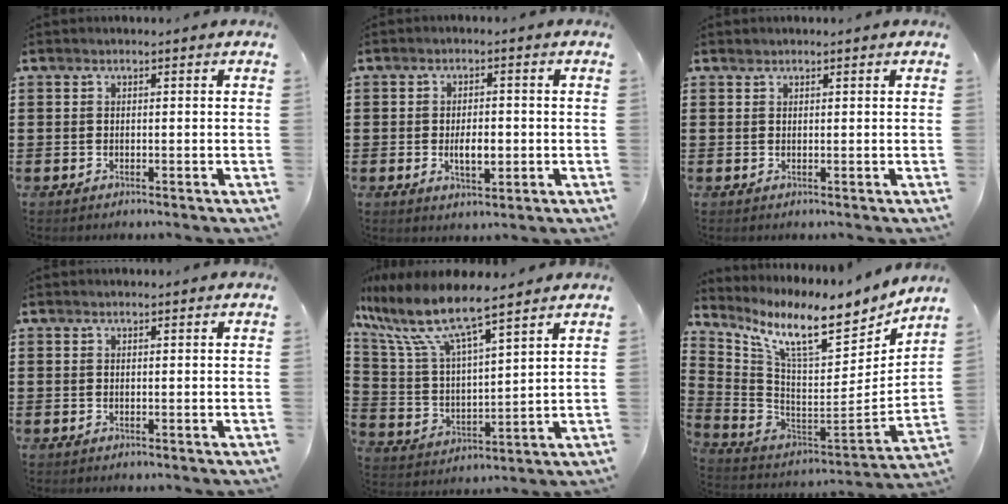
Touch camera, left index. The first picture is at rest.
{"total": 4.2, "force": [-0.6, 1.8, 3.7], "torque": [-0.052, -0.004, -0.014]}
{"total": 0.7, "force": [0.6, 0.3, 0.2], "torque": [-0.005, 0.001, 0.011]}
{"total": 0.0}
{"total": 9.4, "force": [7.8, 1.5, 5.1], "torque": [-0.140, -0.046, 0.128]}
{"total": 11.3, "force": [8.5, 1.3, 7.2], "torque": [-0.166, -0.066, 0.142]}